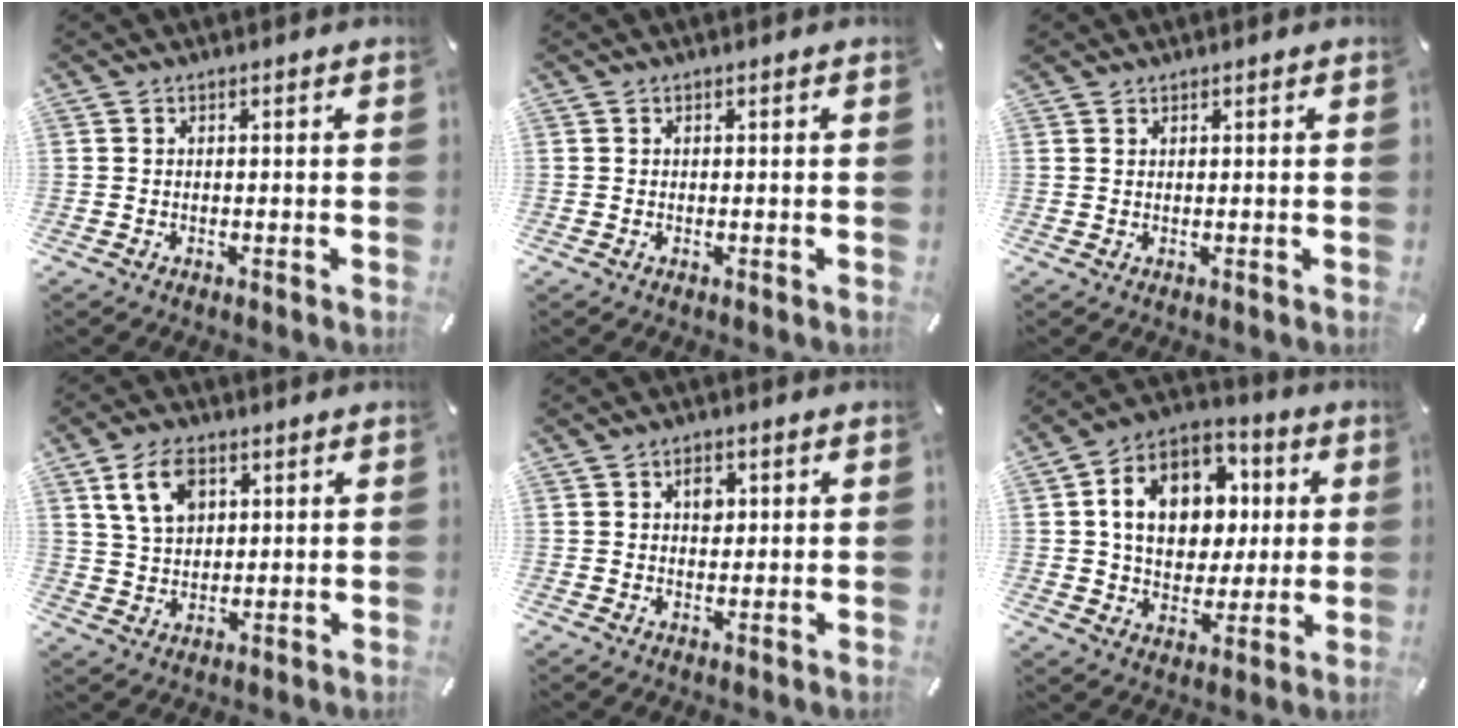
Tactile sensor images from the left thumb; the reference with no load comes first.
{"total": 0.0}
{"total": 0.8, "force": [0.7, 0.5, 0.0], "torque": [0.000, -0.001, 0.014]}
{"total": 8.6, "force": [3.5, 6.0, 5.1], "torque": [-0.105, 0.004, 0.064]}
{"total": 3.3, "force": [0.9, 2.4, 2.1], "torque": [-0.012, -0.005, 0.007]}
{"total": 15.4, "force": [3.0, 12.0, 9.1], "torque": [-0.156, -0.001, 0.058]}